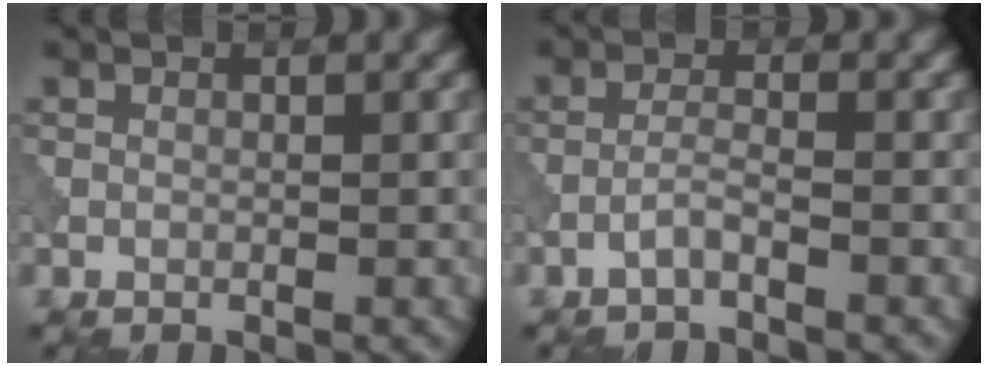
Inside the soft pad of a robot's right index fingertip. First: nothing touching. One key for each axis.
{"total": 1.4, "fx": -1.0, "fy": 0.1, "fz": 1.0, "tx": -0.021, "ty": 0.008, "tz": -0.025}